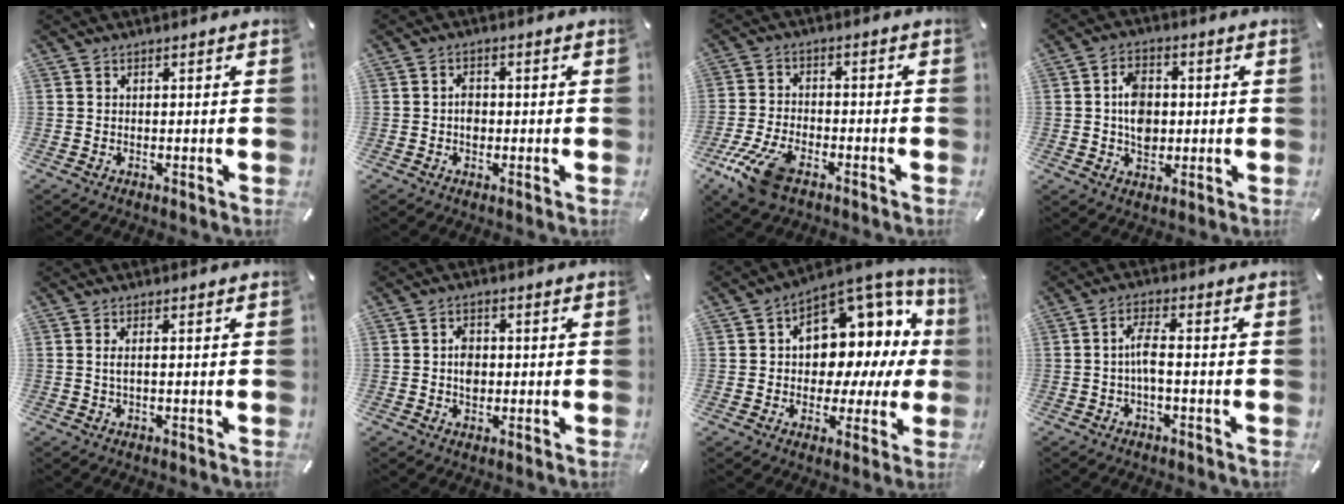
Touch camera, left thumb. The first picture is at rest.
{"total": 2.8, "force": [-0.3, 2.1, 1.8], "torque": [-0.027, 0.002, -0.008]}
{"total": 10.5, "force": [-6.3, 5.1, 6.7], "torque": [-0.152, 0.020, -0.120]}
{"total": 7.5, "force": [-0.1, 5.7, 4.9], "torque": [-0.084, 0.001, -0.006]}
{"total": 2.1, "force": [0.1, 0.3, 2.0], "torque": [-0.040, -0.005, 0.001]}
{"total": 3.9, "force": [-0.1, 3.0, 2.5], "torque": [-0.032, 0.002, -0.006]}
{"total": 11.6, "force": [3.2, 9.3, 6.1], "torque": [-0.073, -0.051, 0.065]}
{"total": 5.0, "force": [-0.7, 1.4, 4.7], "torque": [-0.100, 0.000, -0.018]}